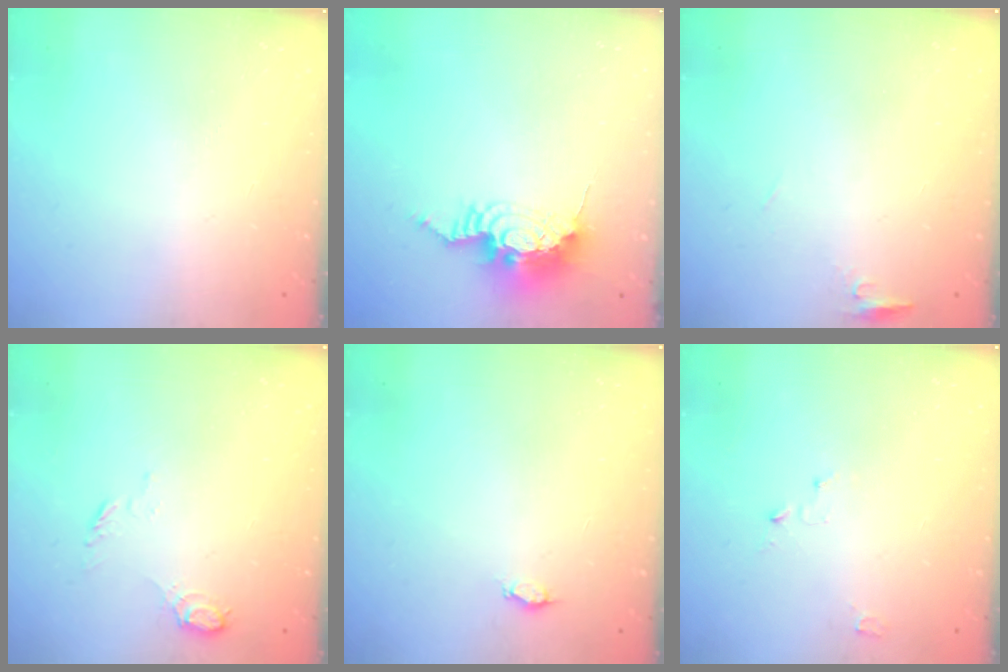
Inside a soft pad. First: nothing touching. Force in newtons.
{"total": 12.2, "press": 12.1, "slide": 1.2}
{"total": 4.3, "press": 4.2, "slide": 1.2}
{"total": 6.6, "press": 6.5, "slide": 0.7}
{"total": 1.8, "press": 1.8, "slide": 0.3}
{"total": 2.9, "press": 2.8, "slide": 0.3}